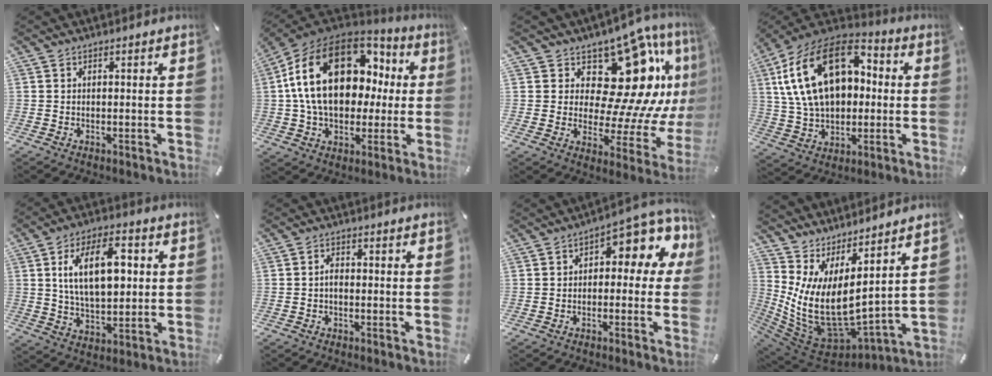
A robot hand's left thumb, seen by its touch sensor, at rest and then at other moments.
{"total": 24.5, "force": [5.4, 16.4, 17.3], "torque": [-0.328, -0.002, 0.094]}
{"total": 21.5, "force": [9.6, 11.9, 15.1], "torque": [-0.189, -0.102, 0.171]}
{"total": 22.6, "force": [5.4, 15.8, 15.2], "torque": [-0.302, -0.009, 0.091]}
{"total": 15.3, "force": [3.1, 8.5, 12.3], "torque": [-0.223, -0.001, 0.044]}
{"total": 2.1, "force": [-0.7, 1.1, 1.6], "torque": [-0.033, 0.006, -0.015]}
{"total": 7.9, "force": [3.1, 4.1, 5.9], "torque": [-0.071, -0.032, 0.048]}
{"total": 11.8, "force": [1.4, 6.2, 9.9], "torque": [-0.238, -0.064, 0.029]}